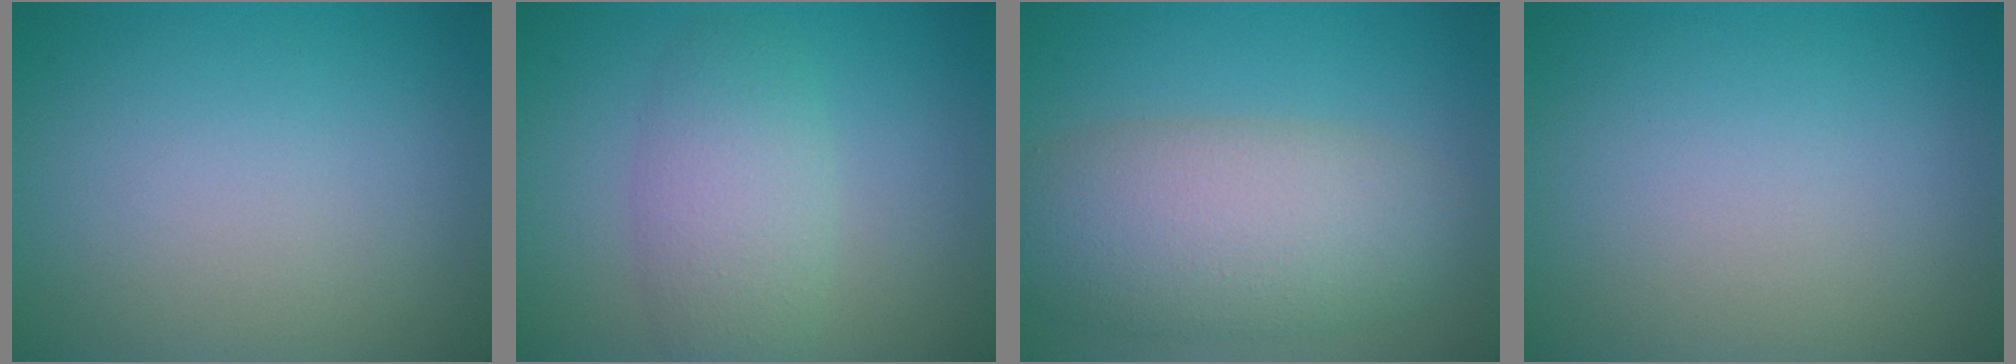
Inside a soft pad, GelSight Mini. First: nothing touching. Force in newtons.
{"total": 4.1, "press": 4.1, "slide": 0.2}
{"total": 7.9, "press": 7.8, "slide": 0.3}
{"total": 0.0}